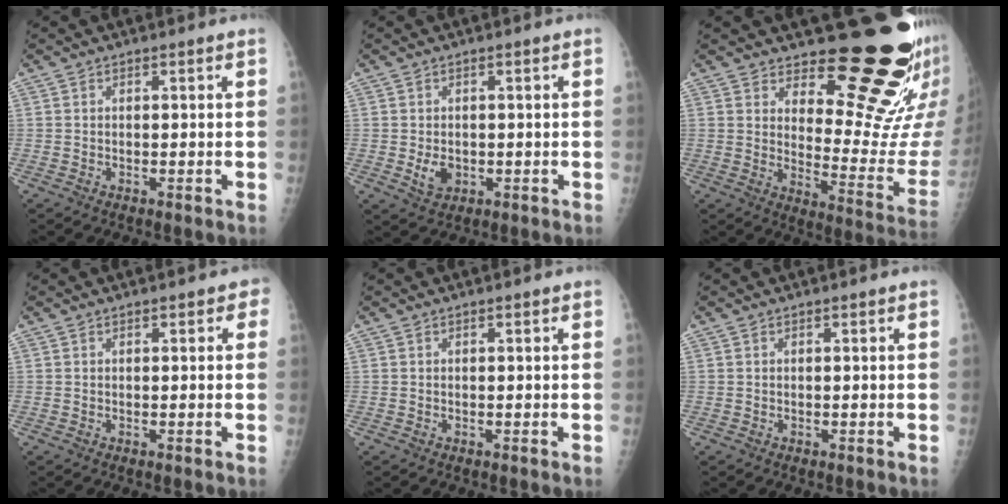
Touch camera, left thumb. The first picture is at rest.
{"total": 3.3, "force": [-0.5, 2.4, 2.2], "torque": [-0.030, -0.003, -0.001]}
{"total": 18.1, "force": [14.0, 5.9, 10.0], "torque": [-0.079, -0.141, 0.186]}
{"total": 1.8, "force": [0.7, 1.0, 1.3], "torque": [-0.002, 0.002, 0.005]}
{"total": 0.0}
{"total": 0.0}